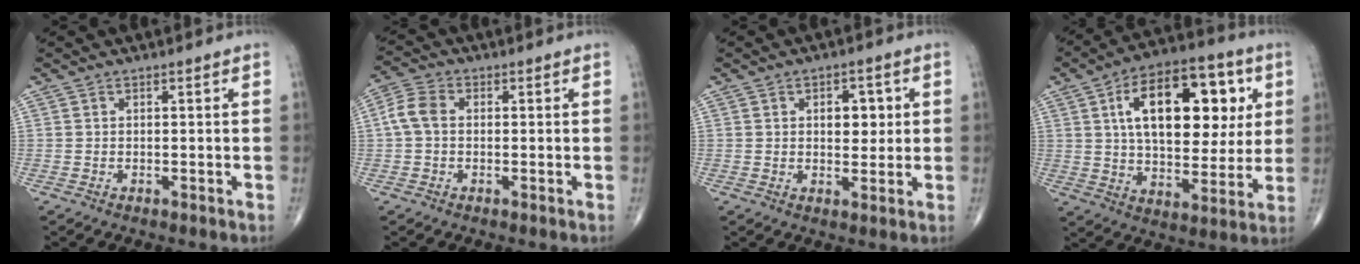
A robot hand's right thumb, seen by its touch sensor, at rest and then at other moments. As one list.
[{"total": 4.9, "force": [0.1, 3.4, 3.5], "torque": [-0.077, 0.015, -0.005]}, {"total": 5.5, "force": [1.3, 3.4, 4.1], "torque": [-0.032, -0.004, 0.017]}, {"total": 22.8, "force": [6.3, 12.2, 18.2], "torque": [-0.245, -0.004, 0.093]}]